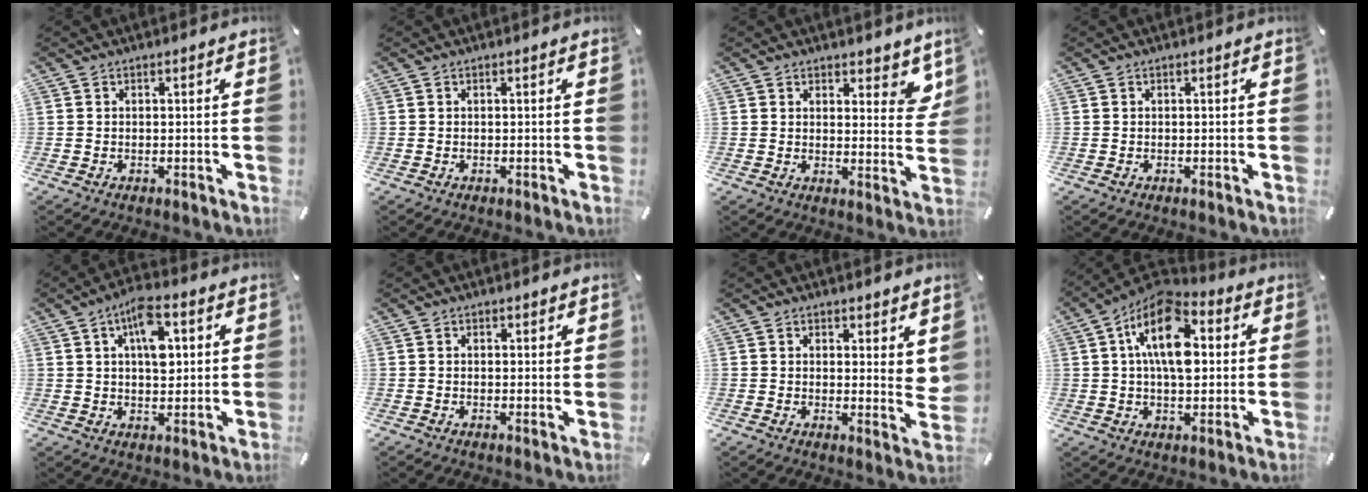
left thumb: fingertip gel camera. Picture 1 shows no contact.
{"total": 0.0}
{"total": 5.9, "force": [4.0, 3.2, 2.8], "torque": [-0.010, -0.030, 0.064]}
{"total": 0.0}
{"total": 10.3, "force": [3.2, 5.8, 7.8], "torque": [-0.108, -0.005, 0.053]}
{"total": 1.0, "force": [0.7, 0.6, 0.4], "torque": [-0.001, -0.003, 0.012]}
{"total": 4.4, "force": [3.1, 2.0, 2.5], "torque": [-0.023, -0.027, 0.051]}
{"total": 16.2, "force": [3.7, 9.3, 12.8], "torque": [-0.225, -0.011, 0.060]}